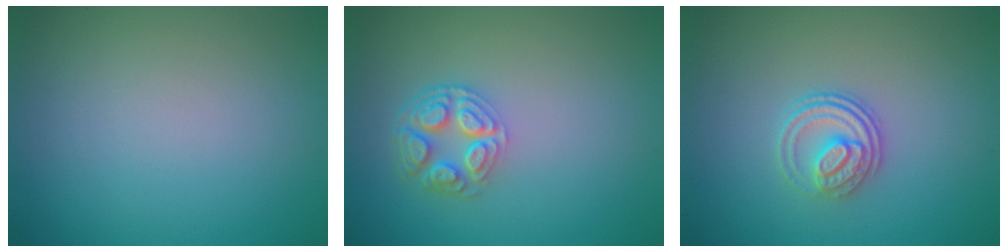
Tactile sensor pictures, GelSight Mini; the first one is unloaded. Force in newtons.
{"total": 4.2, "press": 3.2, "slide": 2.7}
{"total": 2.9, "press": 2.4, "slide": 1.6}